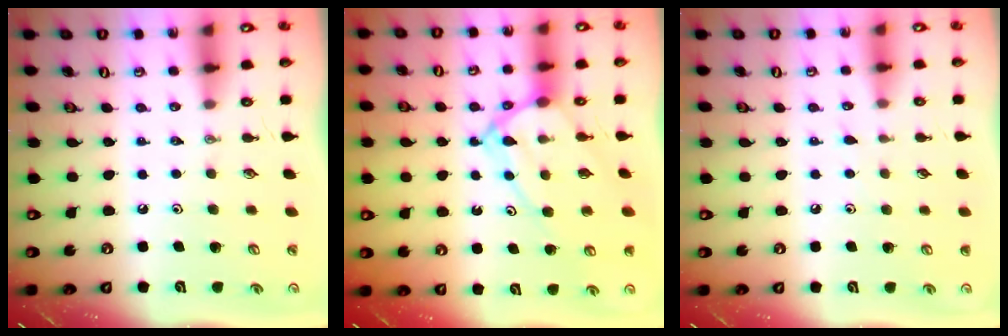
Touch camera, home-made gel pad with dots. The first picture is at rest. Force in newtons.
{"total": 11.2, "press": 11.1, "slide": 1.1}
{"total": 2.7, "press": 2.7, "slide": 0.3}